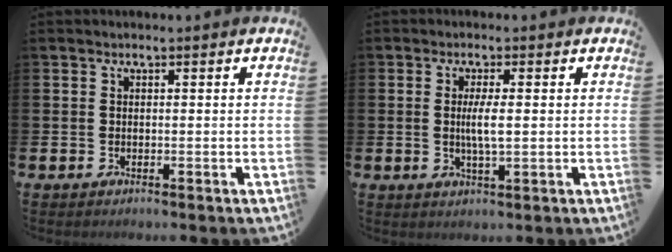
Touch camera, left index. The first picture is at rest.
{"total": 3.0, "force": [0.3, 0.6, 2.9], "torque": [-0.049, -0.004, 0.001]}